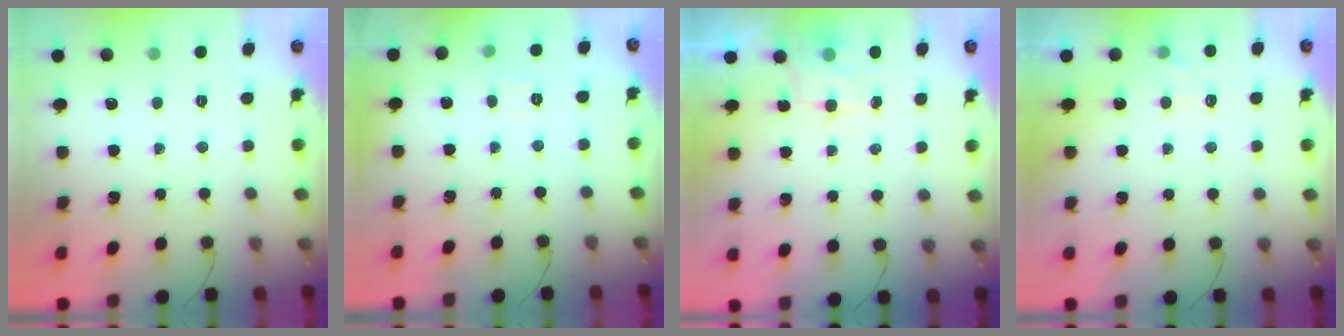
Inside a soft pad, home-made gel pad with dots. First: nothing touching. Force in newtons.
{"total": 2.4, "press": 2.1, "slide": 1.1}
{"total": 2.5, "press": 2.1, "slide": 1.4}
{"total": 2.4, "press": 1.9, "slide": 1.4}